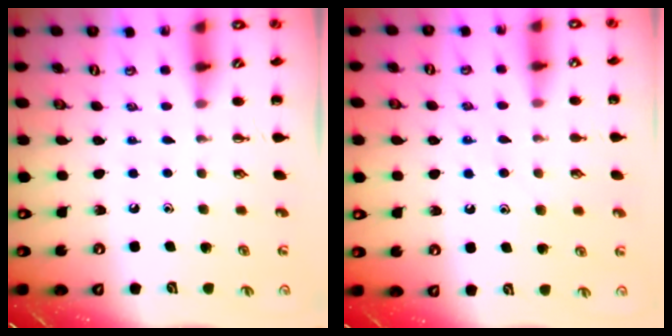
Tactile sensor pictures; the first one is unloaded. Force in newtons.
{"total": 8.8, "press": 8.8, "slide": 1.0}